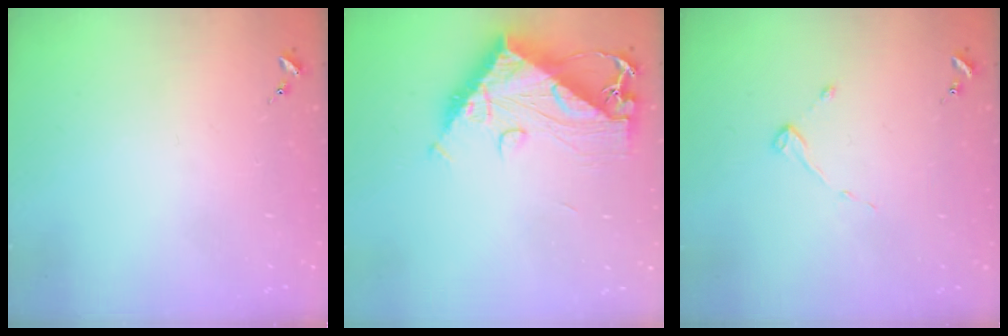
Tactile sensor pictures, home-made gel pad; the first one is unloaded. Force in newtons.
{"total": 12.9, "press": 12.8, "slide": 1.2}
{"total": 2.9, "press": 2.8, "slide": 0.3}